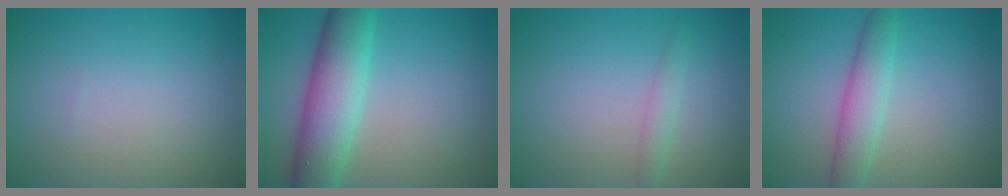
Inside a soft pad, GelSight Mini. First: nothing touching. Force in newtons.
{"total": 7.3, "press": 7.3, "slide": 0.3}
{"total": 1.4, "press": 1.4, "slide": 0.0}
{"total": 3.4, "press": 3.4, "slide": 0.0}